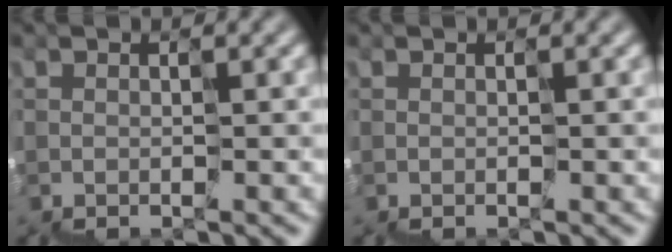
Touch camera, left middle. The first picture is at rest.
{"total": 0.0}